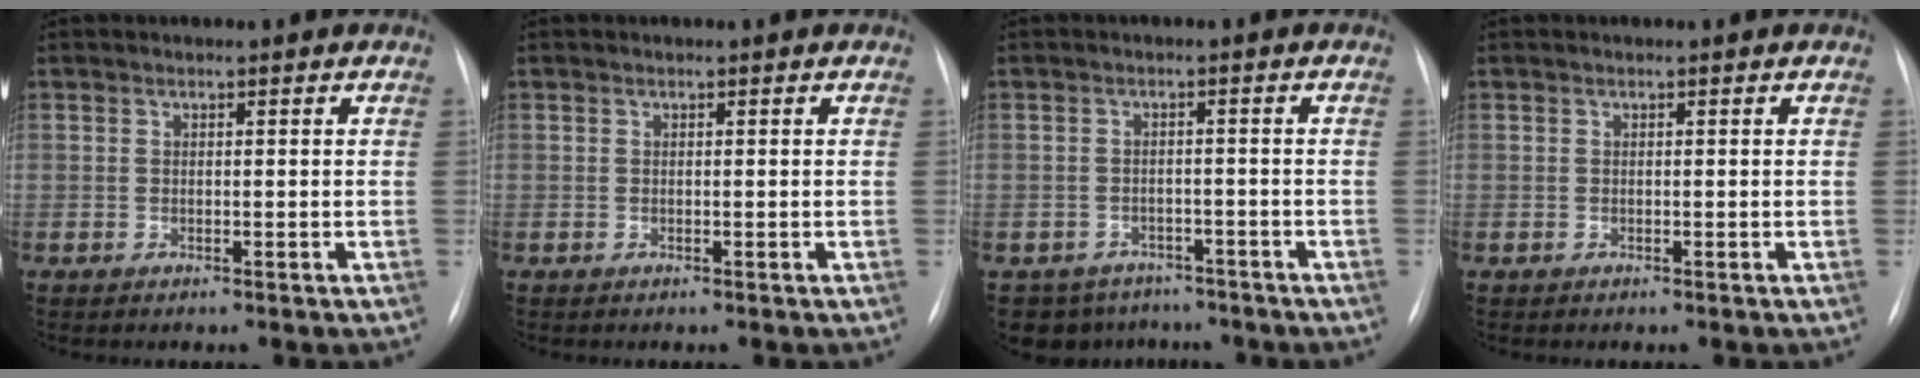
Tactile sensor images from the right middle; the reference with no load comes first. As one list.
[{"total": 0.0}, {"total": 7.1, "force": [-5.6, 4.4, 0.3], "torque": [-0.003, 0.015, -0.069]}, {"total": 0.0}]